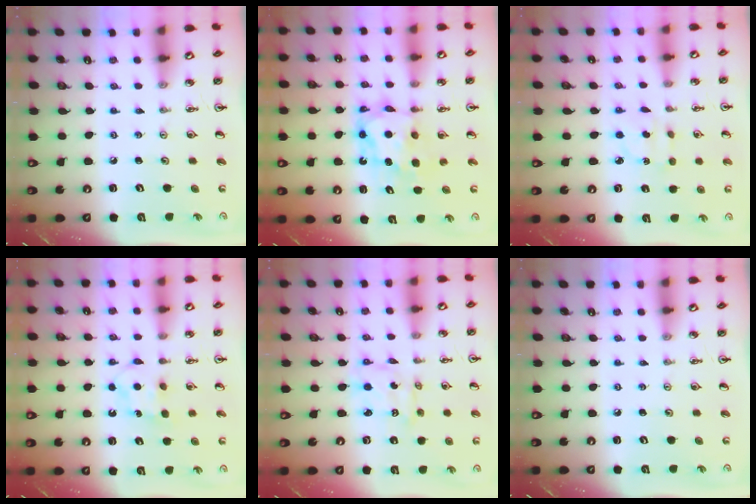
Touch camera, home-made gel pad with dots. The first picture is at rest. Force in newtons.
{"total": 6.6, "press": 6.6, "slide": 0.6}
{"total": 3.1, "press": 3.1, "slide": 0.6}
{"total": 5.6, "press": 5.5, "slide": 0.7}
{"total": 2.4, "press": 2.4, "slide": 0.1}
{"total": 0.0}